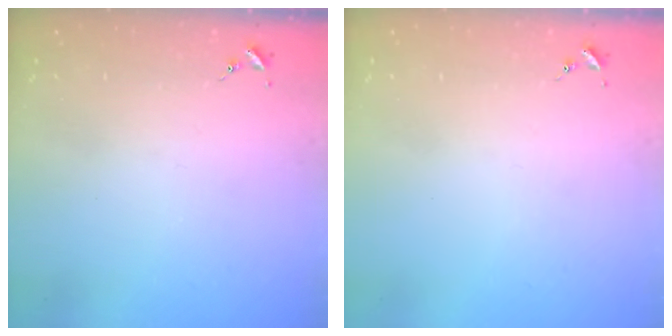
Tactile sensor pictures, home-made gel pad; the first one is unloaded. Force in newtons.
{"total": 0.0}